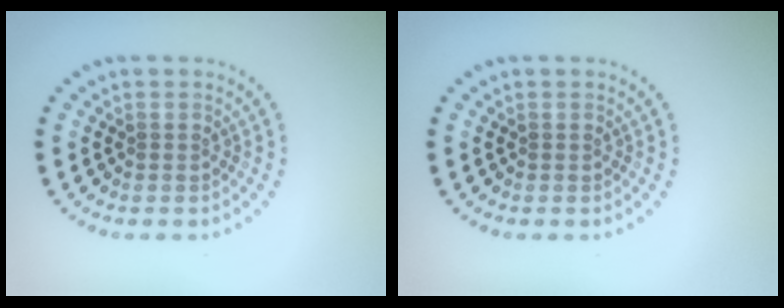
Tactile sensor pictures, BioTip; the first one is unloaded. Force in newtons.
{"total": 0.0}